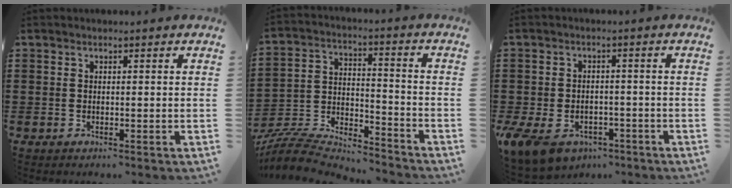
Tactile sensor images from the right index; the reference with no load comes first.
{"total": 7.4, "force": [-7.1, 1.6, 1.7], "torque": [-0.052, -0.004, -0.146]}
{"total": 4.9, "force": [-3.2, 2.9, 2.3], "torque": [-0.071, 0.005, -0.069]}